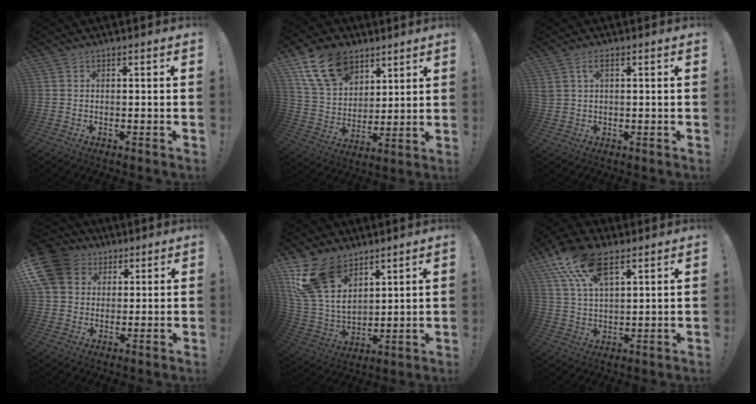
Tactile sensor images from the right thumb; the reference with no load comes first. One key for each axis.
{"total": 16.8, "fx": 9.6, "fy": 11.2, "fz": 8.0, "tx": -0.138, "ty": -0.045, "tz": 0.184}
{"total": 3.2, "fx": 1.1, "fy": 1.7, "fz": 2.5, "tx": -0.048, "ty": 0.003, "tz": 0.020}
{"total": 13.3, "fx": 4.8, "fy": 11.0, "fz": 5.8, "tx": -0.102, "ty": -0.018, "tz": 0.100}
{"total": 18.3, "fx": 10.7, "fy": 11.1, "fz": 9.8, "tx": -0.206, "ty": -0.065, "tz": 0.205}
{"total": 14.4, "fx": 8.8, "fy": 6.9, "fz": 9.1, "tx": -0.182, "ty": -0.029, "tz": 0.162}